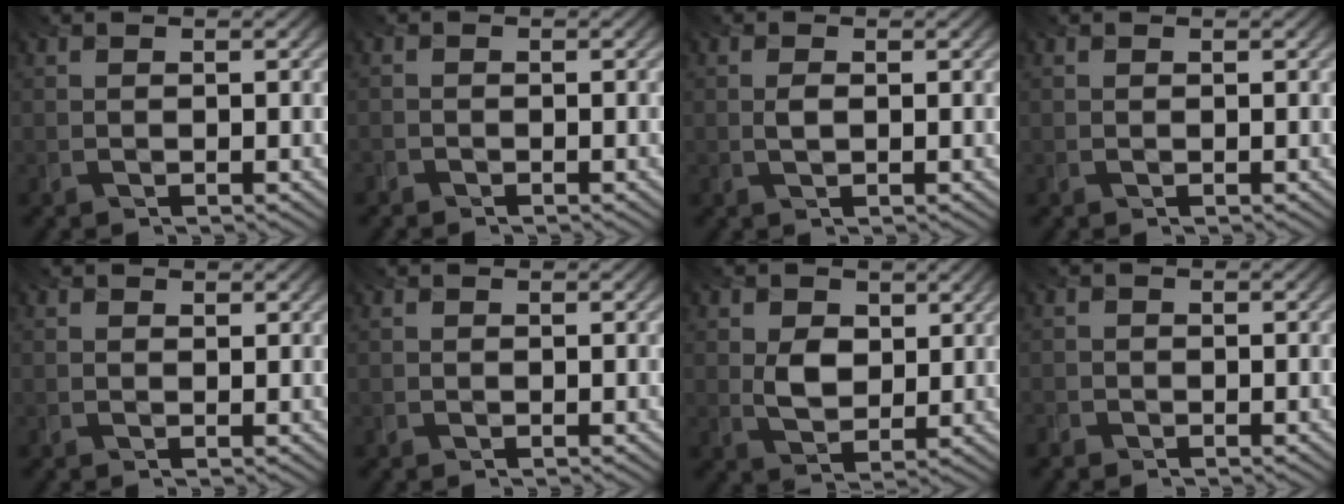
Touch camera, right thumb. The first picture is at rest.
{"total": 1.0, "force": [-1.0, 0.1, -0.1], "torque": [0.004, -0.005, -0.021]}
{"total": 0.9, "force": [0.2, 0.4, 0.8], "torque": [-0.019, 0.000, 0.003]}
{"total": 0.0}
{"total": 0.7, "force": [0.6, 0.2, 0.1], "torque": [-0.002, -0.001, 0.011]}
{"total": 0.0}
{"total": 4.4, "force": [1.3, 3.2, 2.8], "torque": [-0.062, -0.006, 0.023]}
{"total": 1.3, "force": [-1.1, 0.7, 0.0], "torque": [0.001, -0.004, -0.026]}